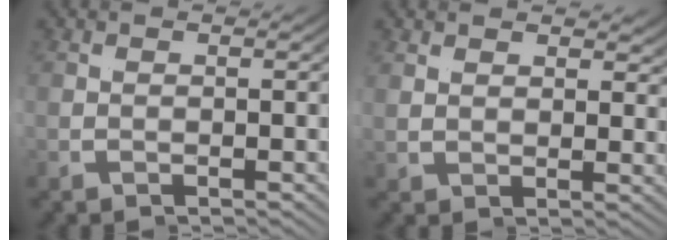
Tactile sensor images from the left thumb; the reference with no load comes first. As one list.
[{"total": 2.4, "force": [1.7, 0.9, 1.4], "torque": [-0.013, 0.005, 0.028]}]